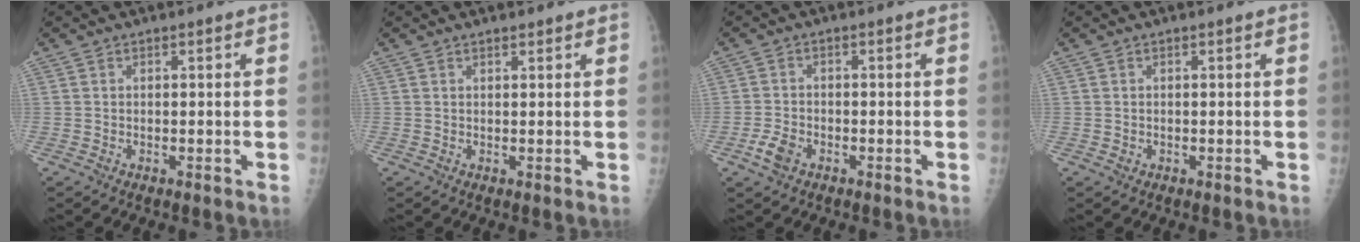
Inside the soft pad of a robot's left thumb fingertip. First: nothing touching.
{"total": 1.0, "force": [0.8, 0.3, 0.4], "torque": [-0.006, -0.006, 0.012]}
{"total": 3.6, "force": [-1.8, 2.3, 2.1], "torque": [-0.044, 0.004, -0.033]}
{"total": 0.7, "force": [0.2, 0.6, 0.4], "torque": [-0.004, 0.000, 0.003]}